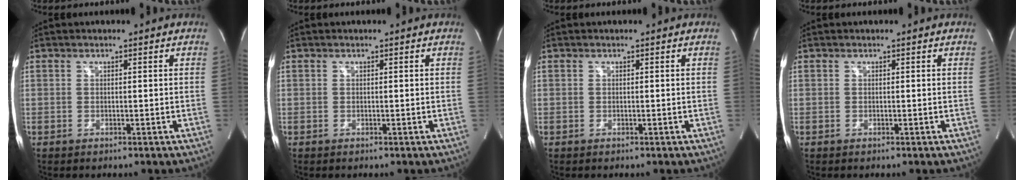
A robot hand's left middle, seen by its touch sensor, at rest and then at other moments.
{"total": 0.0}
{"total": 0.0}
{"total": 0.0}